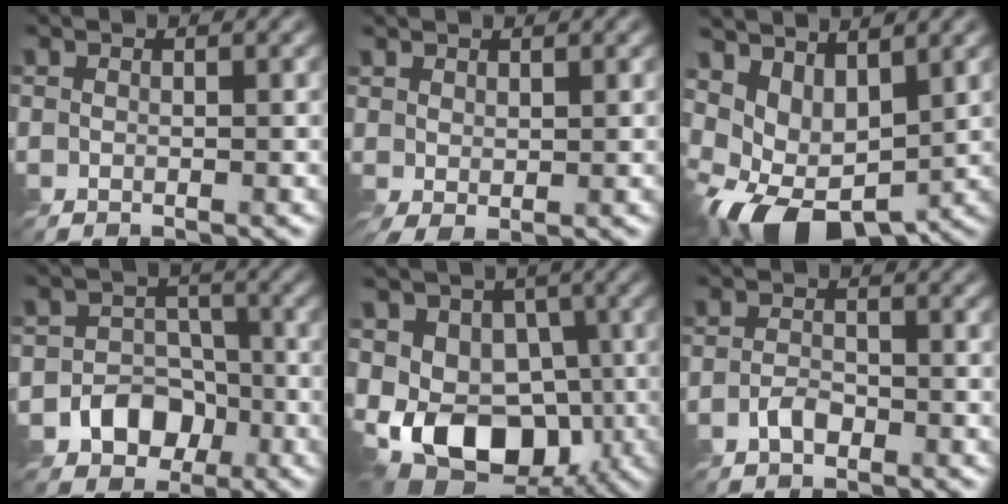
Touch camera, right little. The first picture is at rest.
{"total": 1.6, "force": [0.7, 0.7, 1.3], "torque": [-0.037, -0.003, 0.017]}
{"total": 8.9, "force": [-0.3, 5.4, 7.1], "torque": [-0.134, -0.020, 0.010]}
{"total": 5.3, "force": [-2.7, 4.2, 1.7], "torque": [0.002, 0.007, -0.066]}
{"total": 8.9, "force": [-2.3, 6.5, 5.7], "torque": [-0.094, -0.008, -0.049]}
{"total": 1.8, "force": [-1.2, 0.9, 0.9], "torque": [-0.019, 0.004, -0.028]}